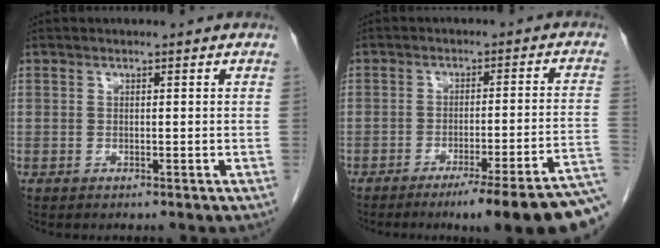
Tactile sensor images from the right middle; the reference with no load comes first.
{"total": 17.3, "force": [-13.7, -0.6, 10.5], "torque": [-0.057, -0.003, -0.179]}